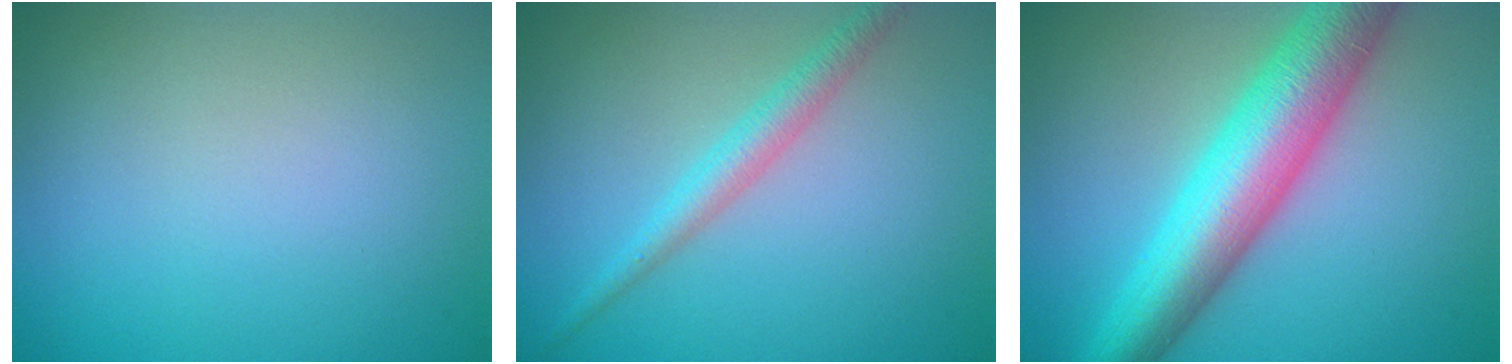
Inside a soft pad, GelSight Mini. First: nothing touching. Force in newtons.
{"total": 2.5, "press": 2.5, "slide": 0.1}
{"total": 9.1, "press": 9.1, "slide": 0.1}